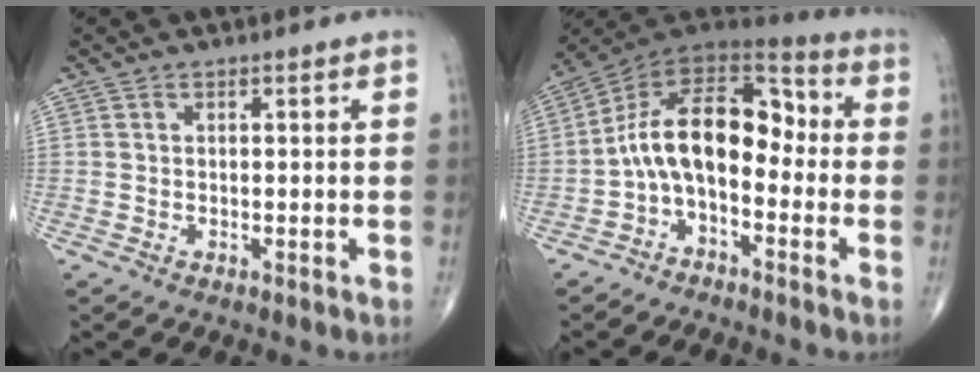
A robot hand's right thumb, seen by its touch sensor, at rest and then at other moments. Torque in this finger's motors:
{"motor_torque": [1.61, 1.48, 1.73, -0.56, 0.18]}